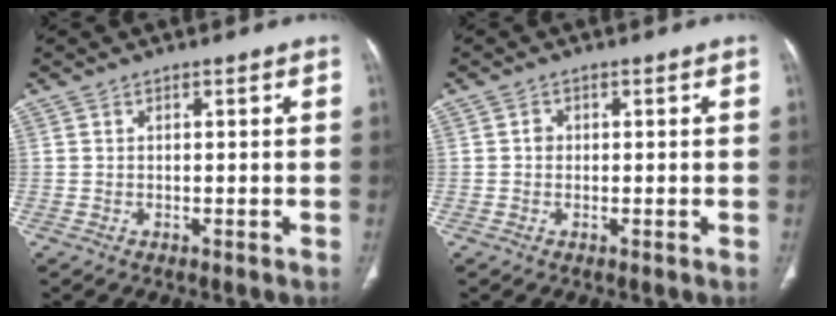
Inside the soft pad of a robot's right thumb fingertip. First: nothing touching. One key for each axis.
{"total": 1.1, "fx": 0.0, "fy": 1.0, "fz": 0.5, "tx": -0.003, "ty": 0.004, "tz": -0.003}